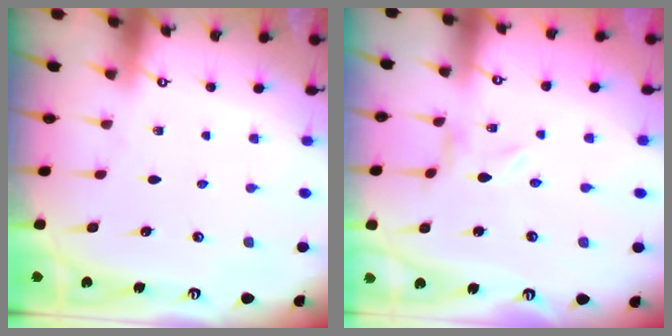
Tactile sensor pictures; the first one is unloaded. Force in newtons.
{"total": 0.0}